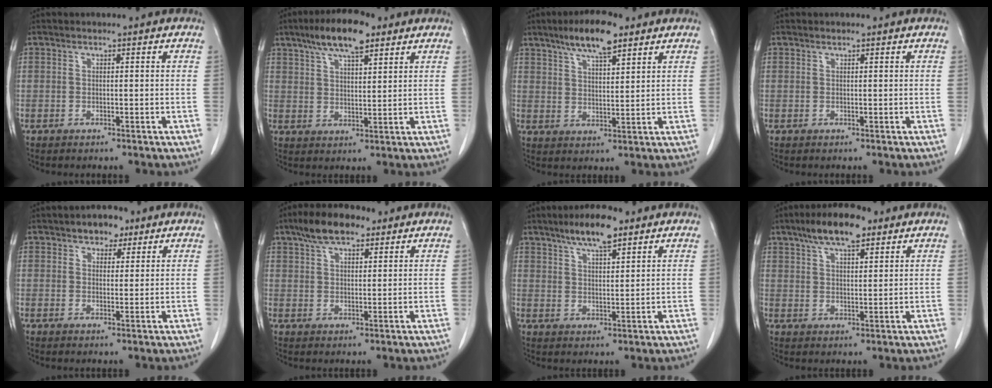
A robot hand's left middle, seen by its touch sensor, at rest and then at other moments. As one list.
[{"total": 9.3, "force": [6.2, 2.4, 6.5], "torque": [-0.119, 0.013, 0.104]}, {"total": 8.3, "force": [5.7, 1.8, 5.7], "torque": [-0.105, 0.009, 0.099]}, {"total": 0.0}, {"total": 3.8, "force": [2.5, 2.2, 1.7], "torque": [-0.024, 0.008, 0.038]}, {"total": 7.6, "force": [5.1, 3.0, 4.7], "torque": [-0.088, 0.019, 0.088]}, {"total": 7.4, "force": [5.1, 1.6, 5.1], "torque": [-0.095, 0.007, 0.088]}, {"total": 8.8, "force": [5.8, 2.5, 6.1], "torque": [-0.110, 0.014, 0.098]}]